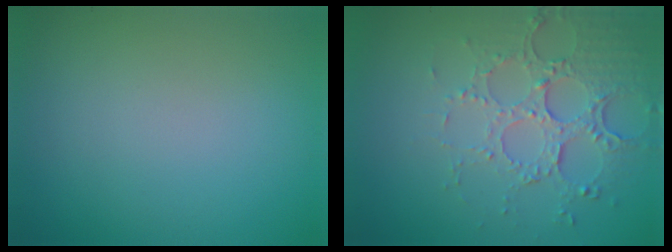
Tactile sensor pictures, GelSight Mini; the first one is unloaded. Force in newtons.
{"total": 5.1, "press": 3.7, "slide": 3.5}